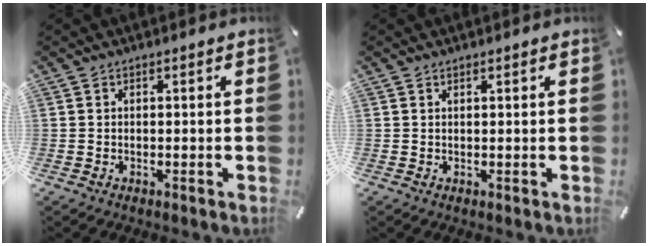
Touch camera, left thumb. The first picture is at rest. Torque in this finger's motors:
{"motor_torque": [0.08, -0.22, 0.09, -0.11, 0.06]}